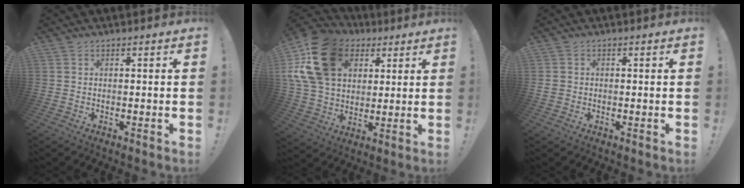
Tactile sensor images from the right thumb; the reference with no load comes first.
{"total": 21.9, "force": [7.4, 16.2, 12.8], "torque": [-0.236, -0.027, 0.151]}
{"total": 1.4, "force": [-0.5, 1.3, 0.3], "torque": [-0.012, 0.007, -0.007]}